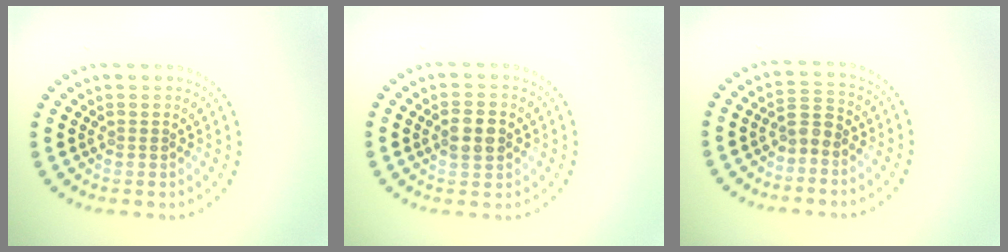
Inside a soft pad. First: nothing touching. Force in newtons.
{"total": 2.6, "press": 2.6, "slide": 0.3}
{"total": 1.8, "press": 1.6, "slide": 0.8}